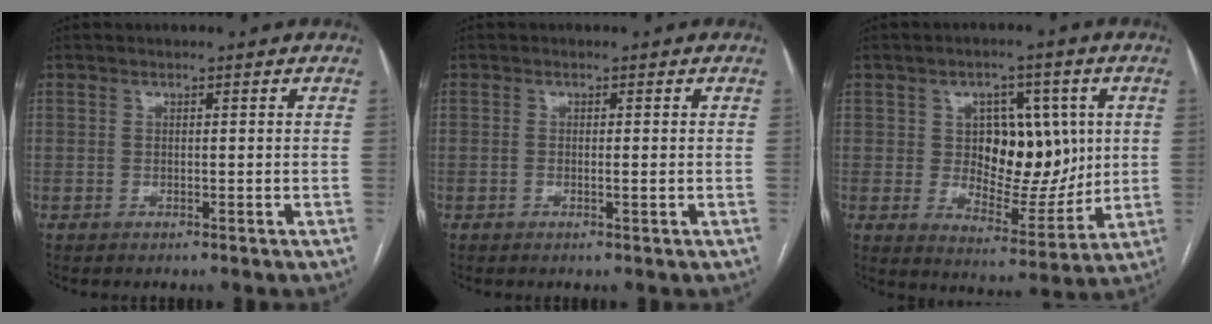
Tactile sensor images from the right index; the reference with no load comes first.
{"total": 0.9, "force": [-0.2, 0.1, 0.9], "torque": [-0.017, -0.002, -0.002]}
{"total": 11.9, "force": [2.0, 7.0, 9.5], "torque": [-0.136, 0.010, 0.043]}